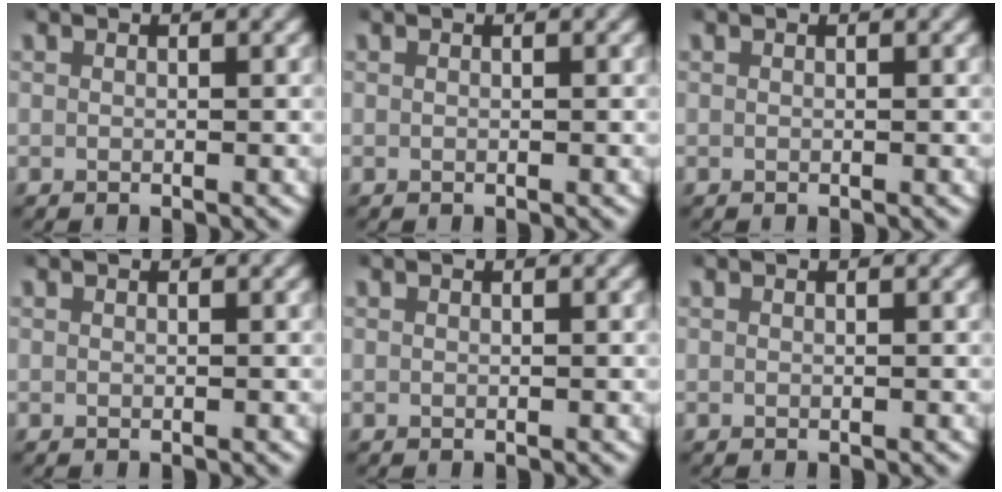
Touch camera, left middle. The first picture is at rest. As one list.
[{"total": 0.0}, {"total": 0.0}, {"total": 0.0}, {"total": 0.0}, {"total": 0.0}]